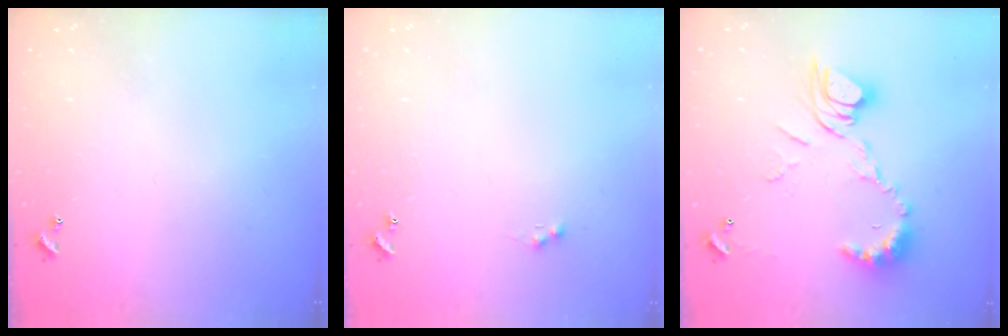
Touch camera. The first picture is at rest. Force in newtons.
{"total": 1.0, "press": 0.9, "slide": 0.4}
{"total": 11.6, "press": 11.5, "slide": 1.0}